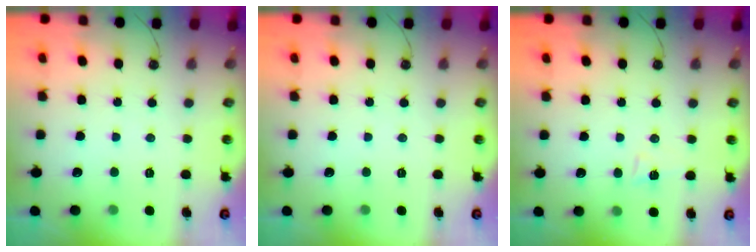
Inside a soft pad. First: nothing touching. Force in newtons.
{"total": 0.0}
{"total": 5.6, "press": 5.1, "slide": 2.4}